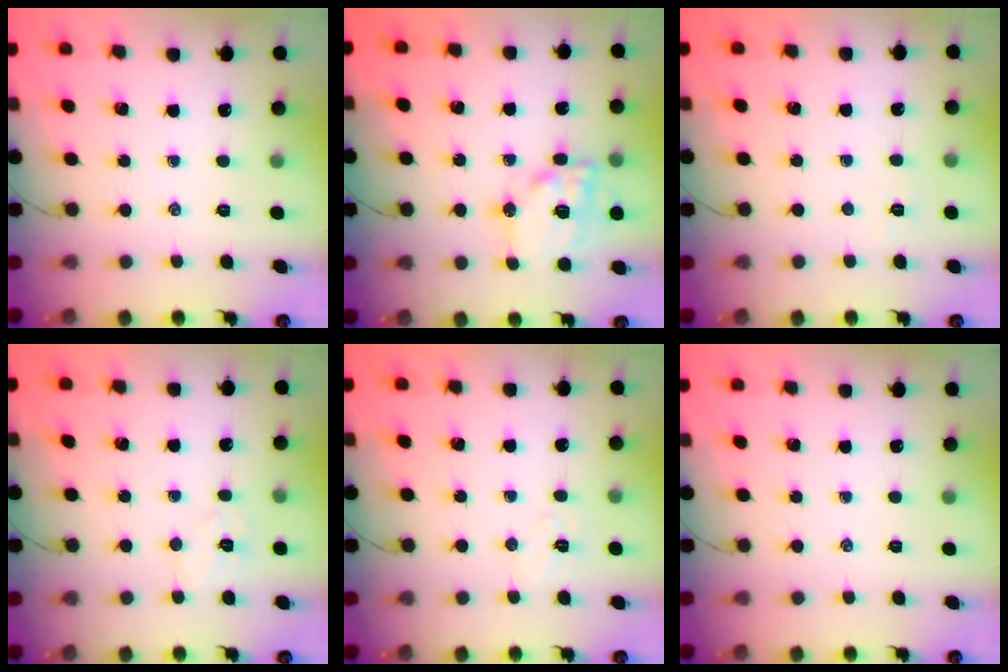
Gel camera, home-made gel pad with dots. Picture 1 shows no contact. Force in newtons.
{"total": 15.5, "press": 15.2, "slide": 3.1}
{"total": 2.5, "press": 2.4, "slide": 0.7}
{"total": 5.4, "press": 5.3, "slide": 1.0}
{"total": 4.5, "press": 4.4, "slide": 0.9}
{"total": 0.0}